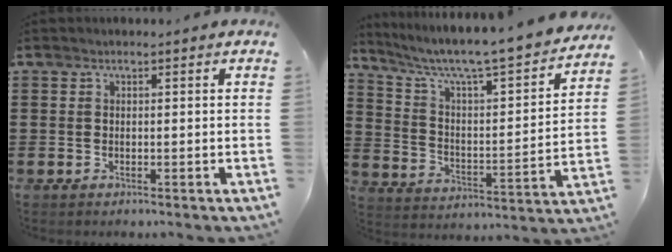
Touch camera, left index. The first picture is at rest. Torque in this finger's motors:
{"motor_torque": [2.03, -0.11, 0.57, 0.21]}